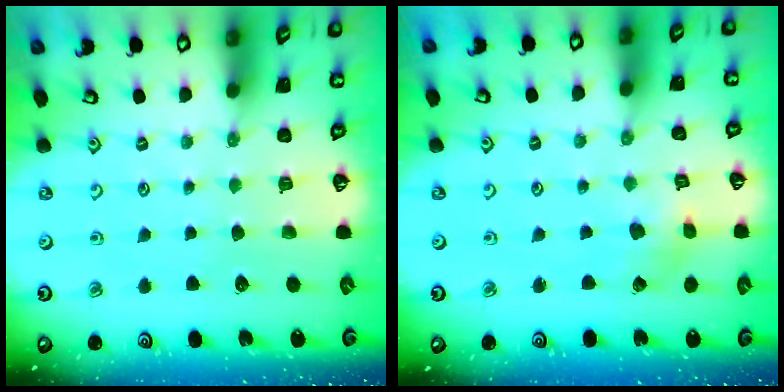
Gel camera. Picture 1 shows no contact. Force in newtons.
{"total": 2.4, "press": 2.3, "slide": 0.5}